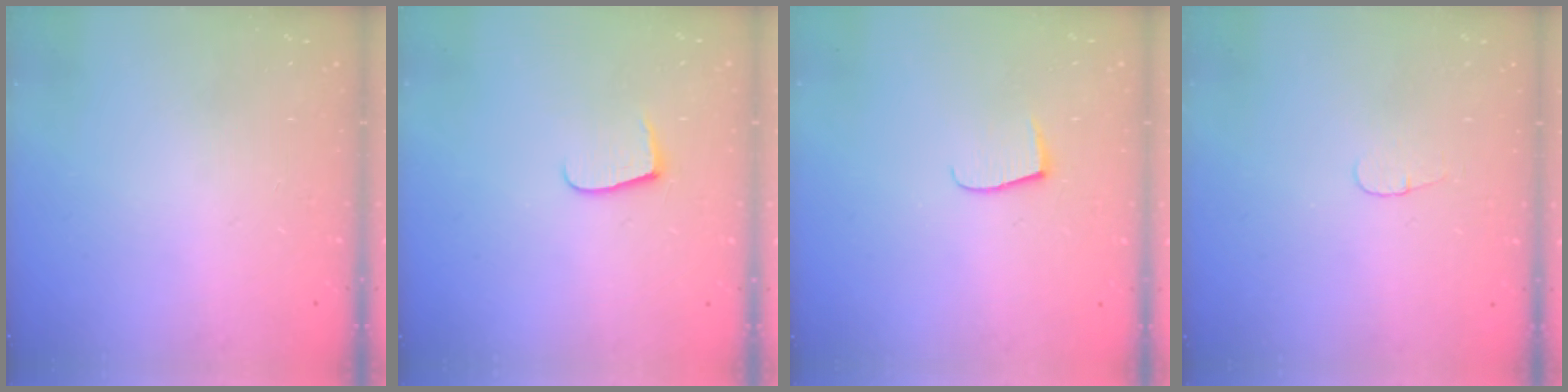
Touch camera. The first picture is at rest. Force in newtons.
{"total": 6.2, "press": 6.2, "slide": 0.6}
{"total": 5.9, "press": 5.9, "slide": 0.4}
{"total": 3.4, "press": 3.3, "slide": 0.4}